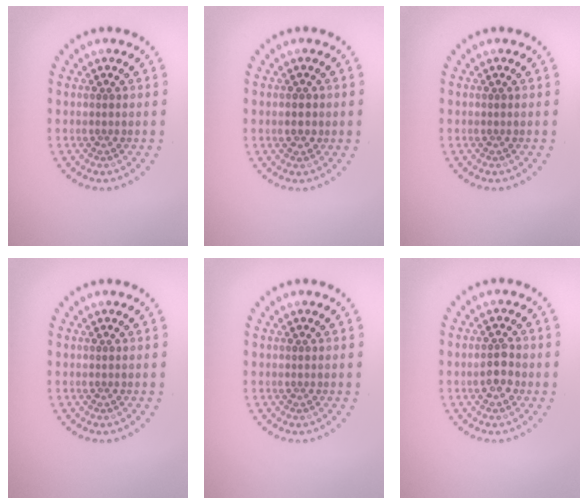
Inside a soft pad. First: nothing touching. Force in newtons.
{"total": 1.5, "press": 1.5, "slide": 0.1}
{"total": 0.0}
{"total": 0.0}
{"total": 0.0}
{"total": 2.1, "press": 2.0, "slide": 0.3}